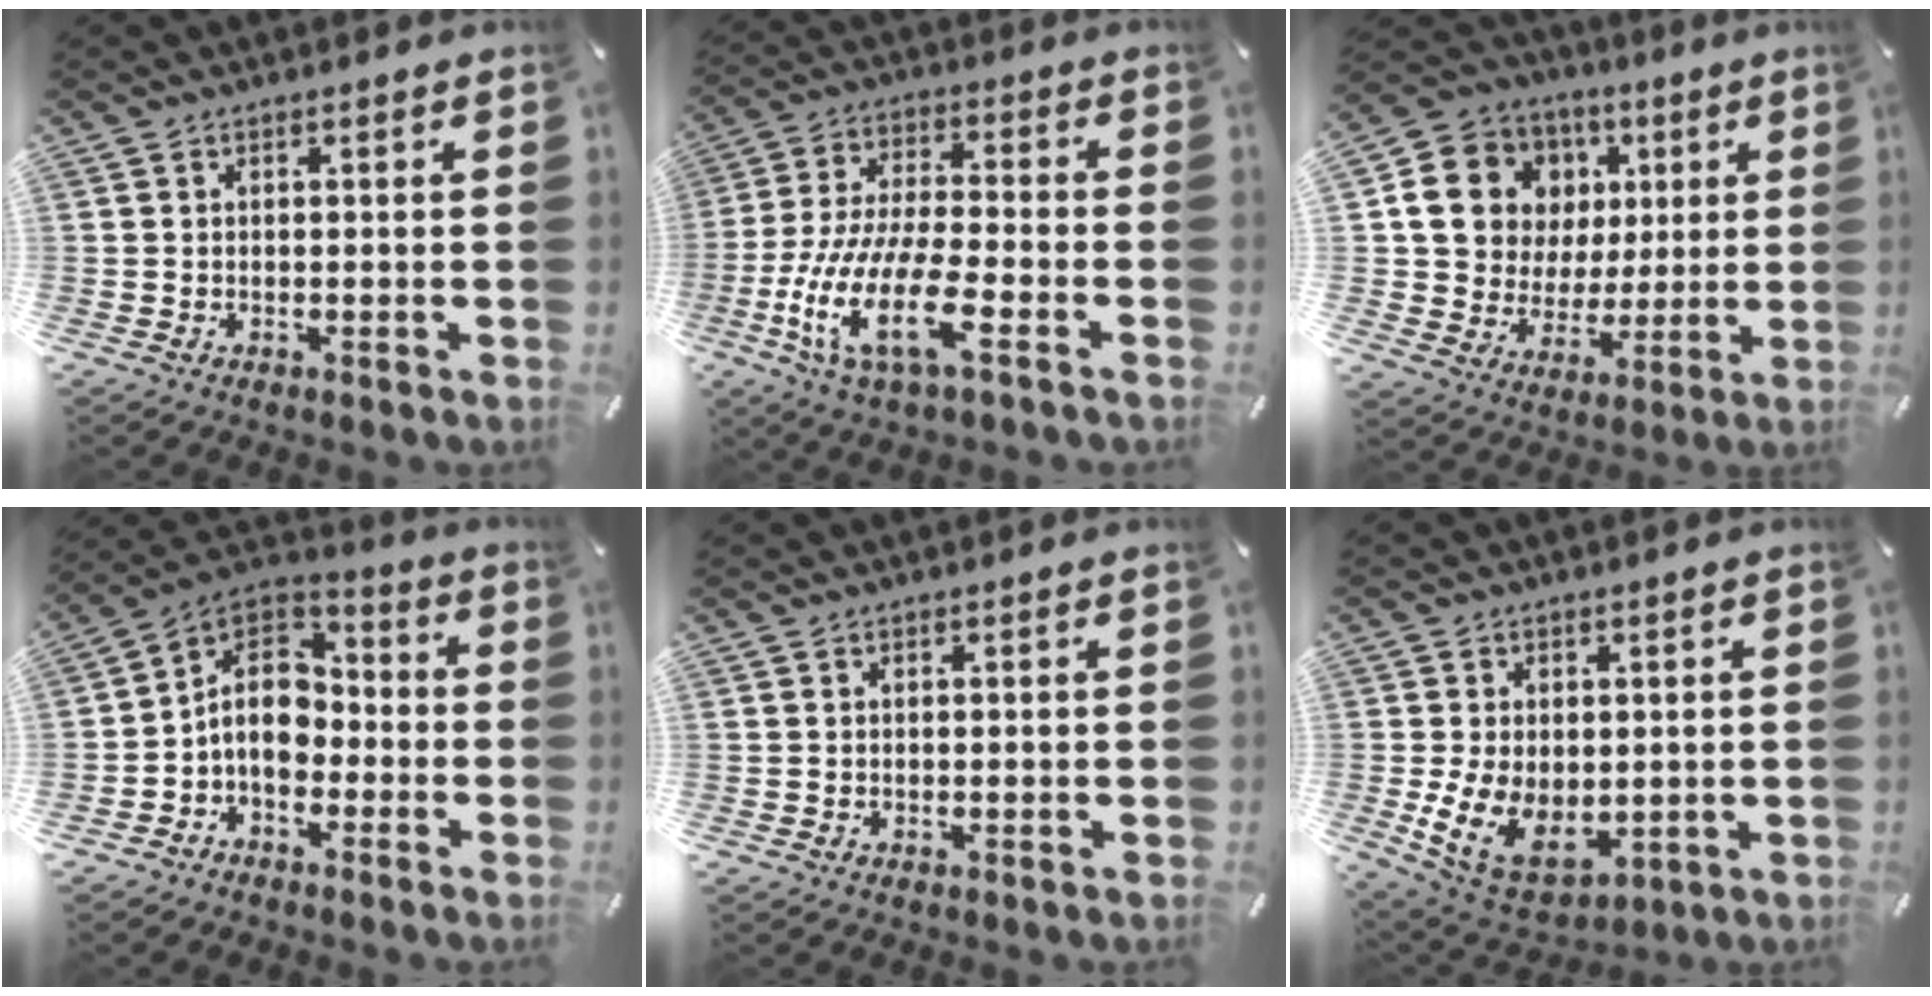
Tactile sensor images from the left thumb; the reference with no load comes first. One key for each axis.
{"total": 16.8, "fx": -7.4, "fy": 5.2, "fz": 14.1, "tx": -0.298, "ty": 0.007, "tz": -0.129}
{"total": 14.5, "fx": 4.2, "fy": 13.1, "fz": 4.5, "tx": -0.069, "ty": -0.015, "tz": 0.089}
{"total": 10.3, "fx": -3.1, "fy": 7.9, "fz": 5.9, "tx": -0.132, "ty": 0.016, "tz": -0.058}
{"total": 0.0}
{"total": 11.5, "fx": -0.6, "fy": 8.7, "fz": 7.4, "tx": -0.135, "ty": -0.014, "tz": -0.005}